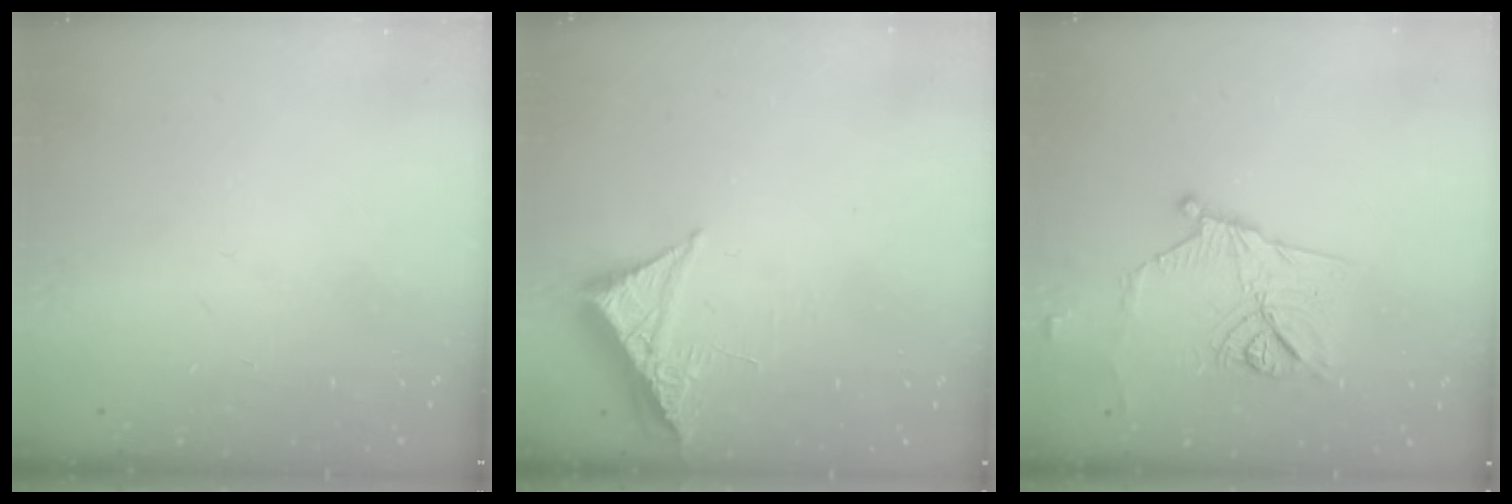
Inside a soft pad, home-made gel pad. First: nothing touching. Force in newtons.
{"total": 6.5, "press": 6.5, "slide": 0.7}
{"total": 13.6, "press": 13.4, "slide": 2.4}